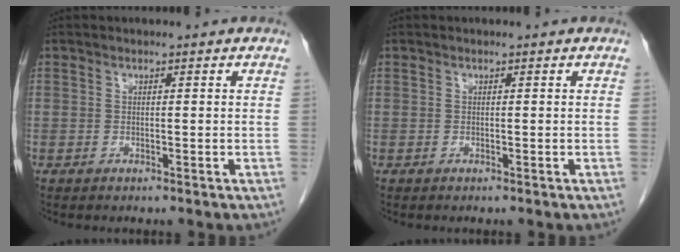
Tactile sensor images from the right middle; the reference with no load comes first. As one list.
[{"total": 0.0}]